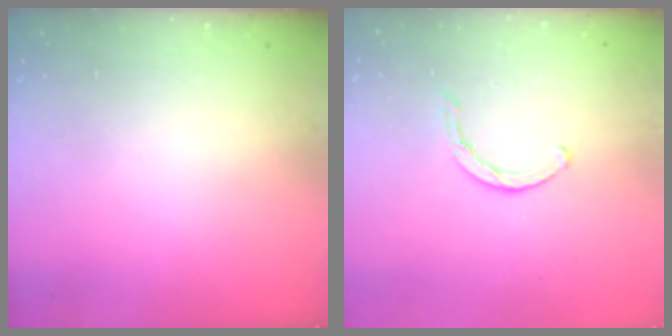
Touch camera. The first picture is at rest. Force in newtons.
{"total": 3.6, "press": 3.5, "slide": 0.8}